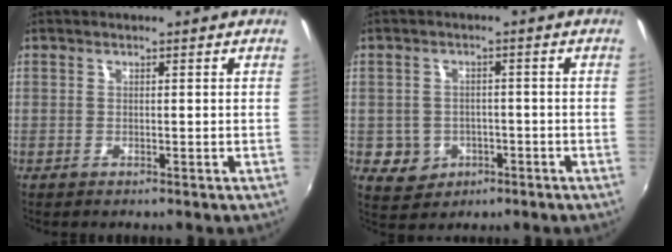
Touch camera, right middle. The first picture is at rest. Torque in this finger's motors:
{"motor_torque": [-0.22, -0.09, -0.06, -0.01]}